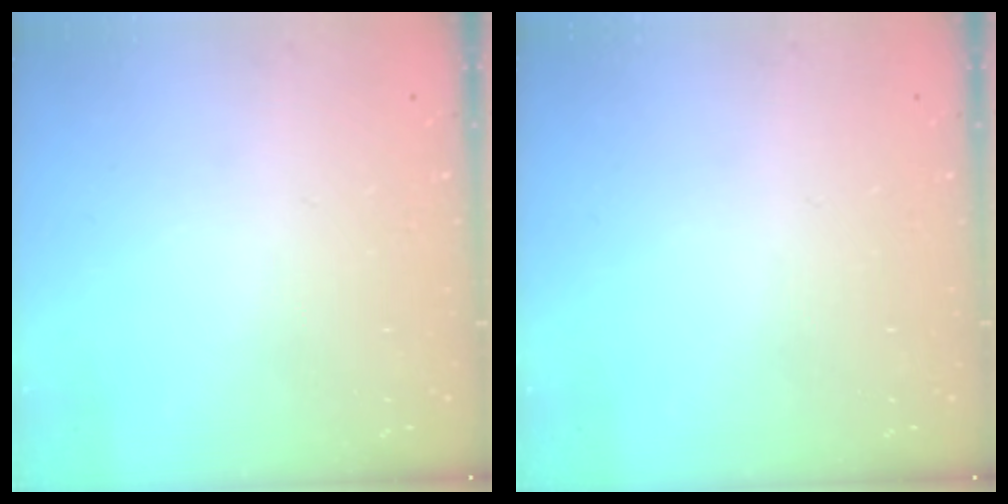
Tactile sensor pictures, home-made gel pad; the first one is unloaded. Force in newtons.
{"total": 0.0}